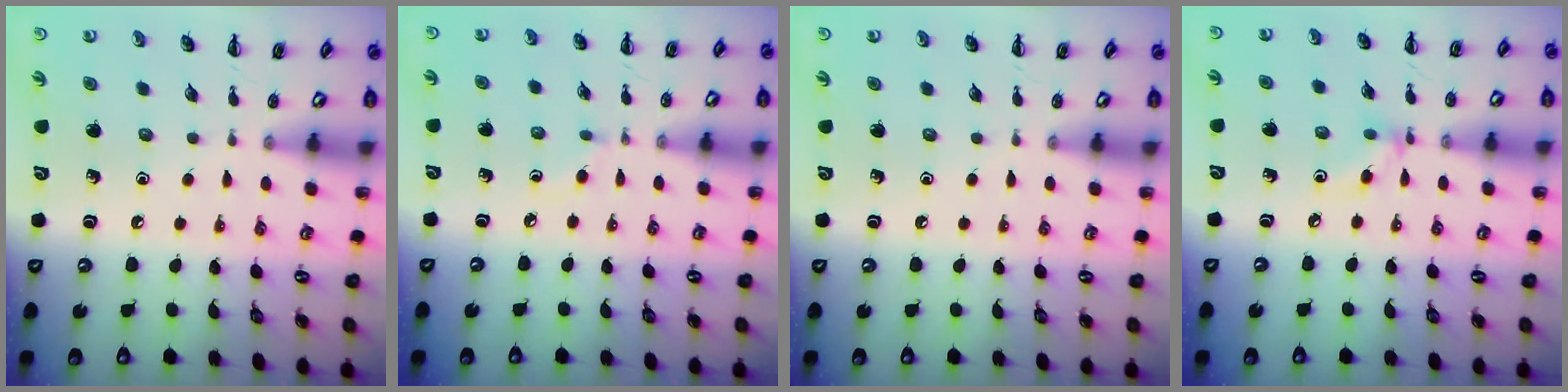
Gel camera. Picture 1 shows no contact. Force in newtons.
{"total": 2.4, "press": 2.1, "slide": 1.0}
{"total": 0.0}
{"total": 5.7, "press": 5.7, "slide": 1.0}